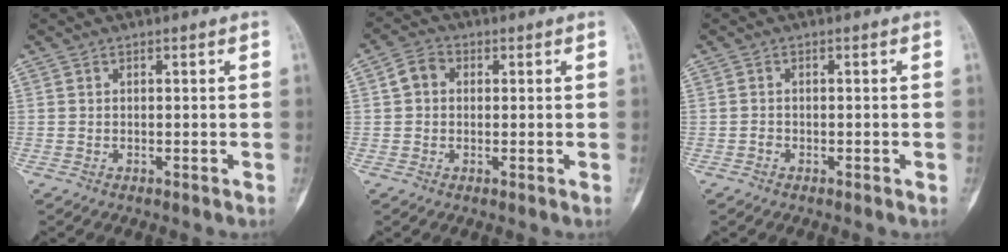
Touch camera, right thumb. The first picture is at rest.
{"total": 3.9, "force": [0.6, 3.3, 2.1], "torque": [-0.031, 0.012, 0.004]}
{"total": 0.8, "force": [-0.4, 0.5, 0.3], "torque": [-0.003, 0.002, -0.009]}